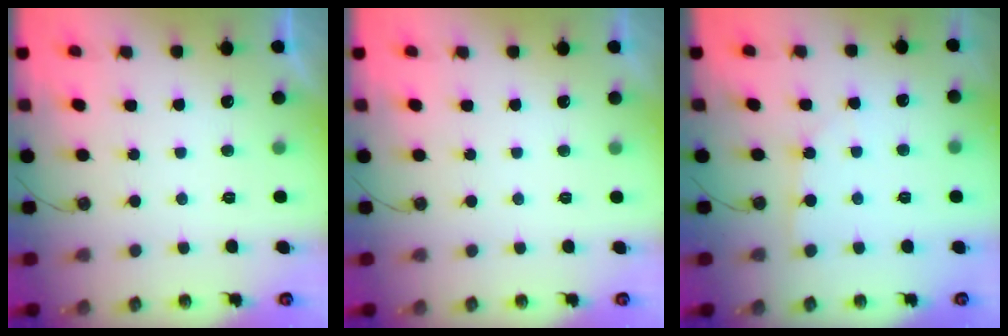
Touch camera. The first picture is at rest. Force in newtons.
{"total": 0.0}
{"total": 1.9, "press": 1.9, "slide": 0.2}